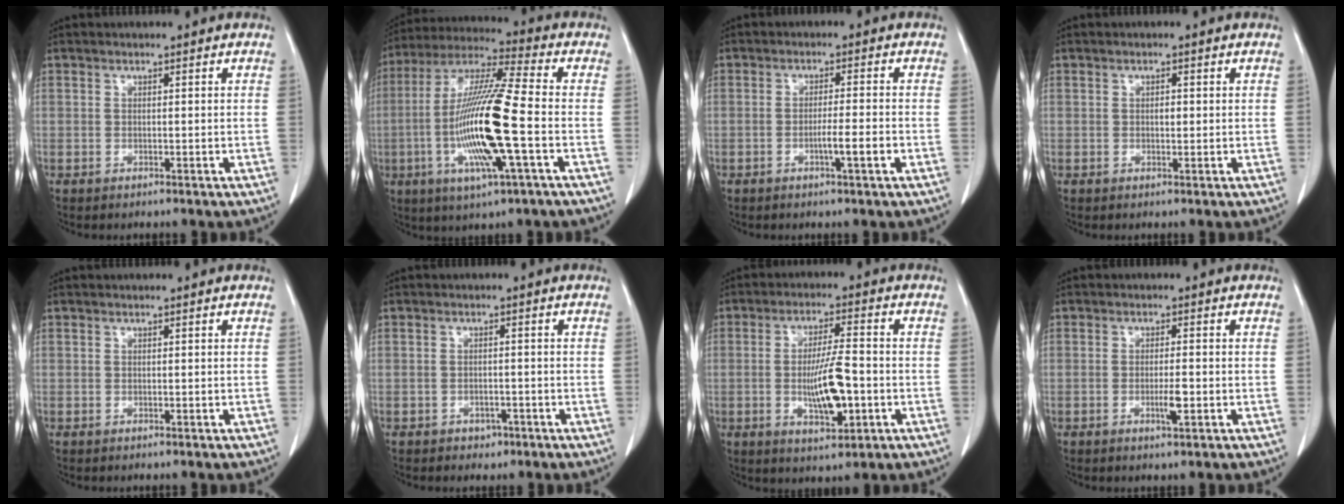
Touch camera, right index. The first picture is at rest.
{"total": 17.5, "force": [-3.6, 0.9, 17.1], "torque": [-0.349, -0.011, -0.074]}
{"total": 3.9, "force": [-1.4, -0.2, 3.7], "torque": [-0.058, -0.003, -0.023]}
{"total": 1.3, "force": [-0.1, 0.0, 1.3], "torque": [-0.024, 0.001, -0.002]}
{"total": 0.0}
{"total": 2.0, "force": [-1.2, 1.4, 0.7], "torque": [-0.009, 0.004, -0.011]}
{"total": 9.0, "force": [-1.8, 2.0, 8.6], "torque": [-0.155, -0.003, -0.027]}
{"total": 2.9, "force": [-0.8, 0.3, 2.8], "torque": [-0.050, -0.003, -0.012]}